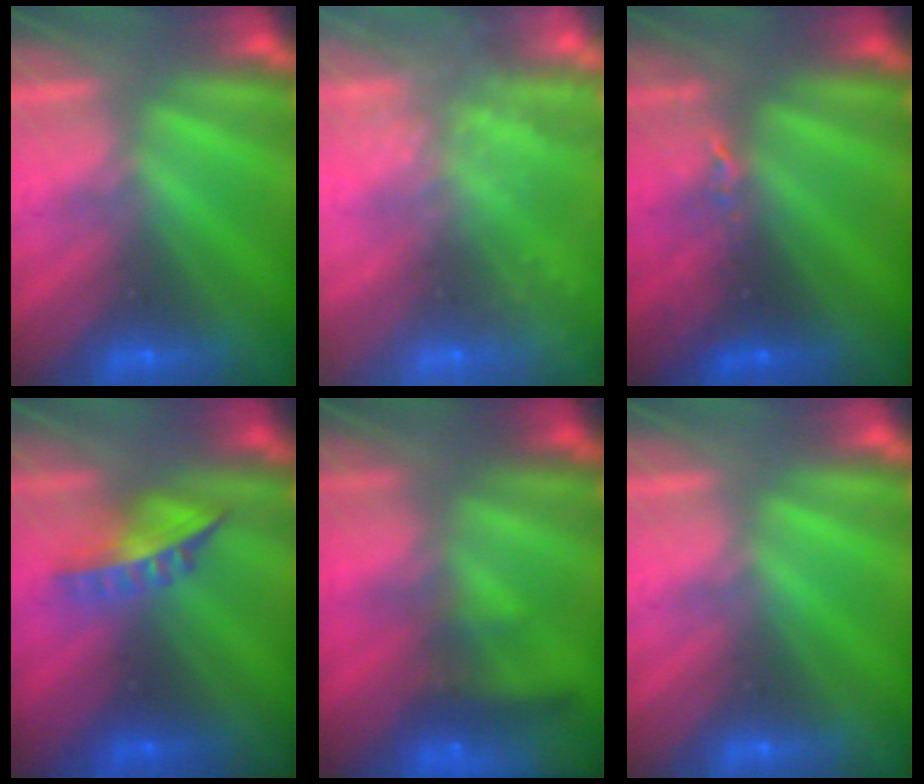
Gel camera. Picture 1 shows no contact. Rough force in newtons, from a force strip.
{"total": 7.7}
{"total": 2.4}
{"total": 6.1}
{"total": 8.1}
{"total": 0.0}